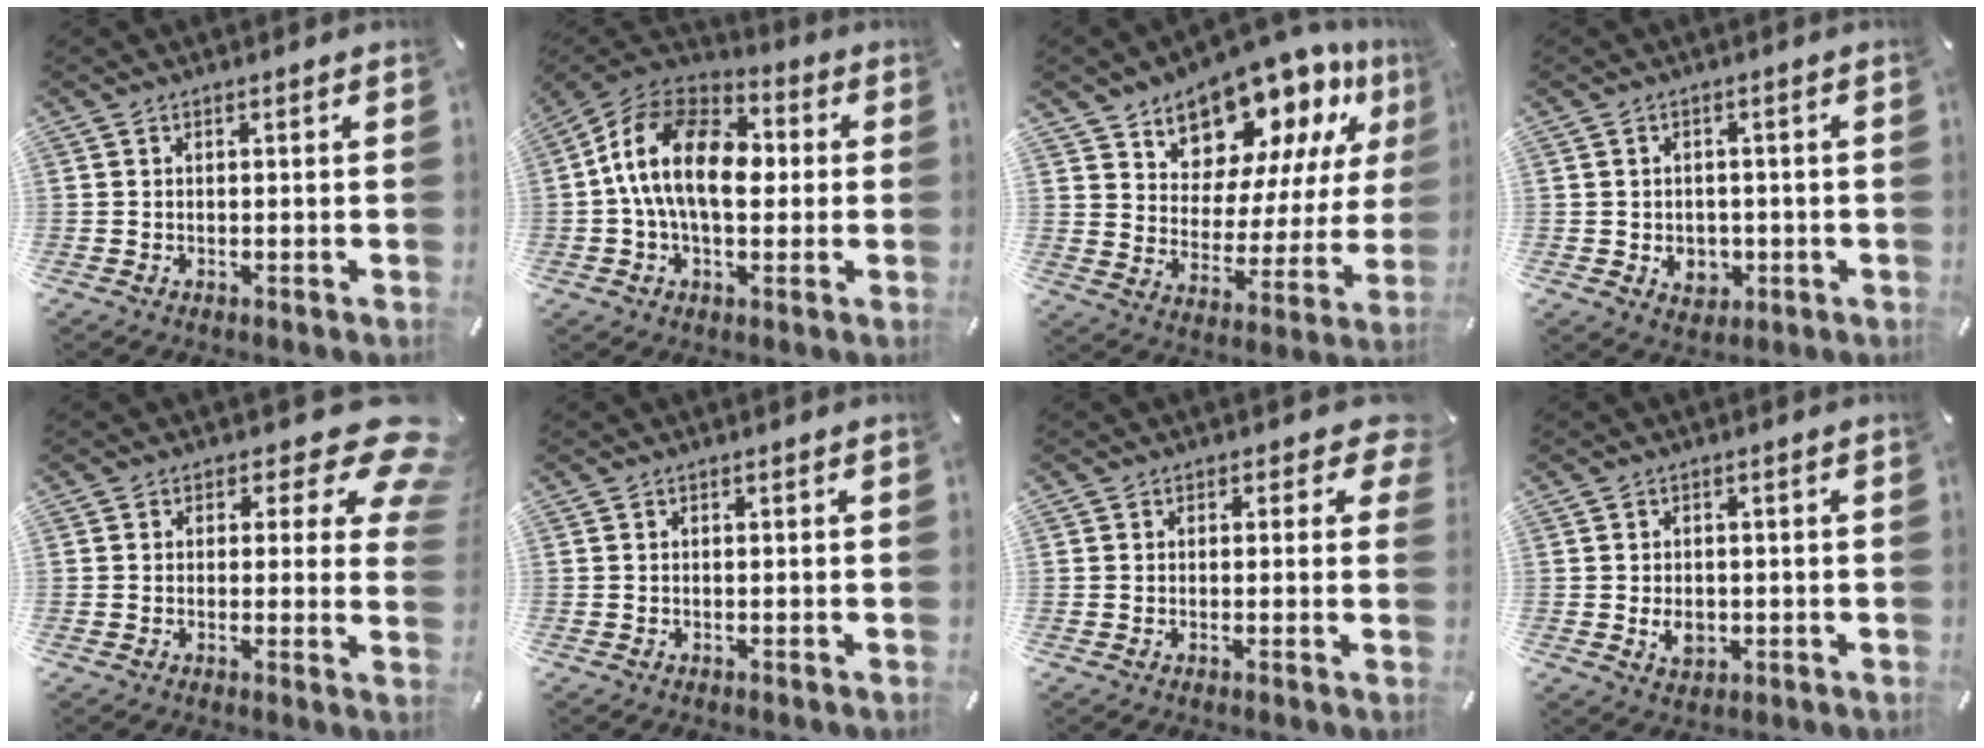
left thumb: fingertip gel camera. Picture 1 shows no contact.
{"total": 16.5, "force": [-0.2, 10.4, 12.8], "torque": [-0.277, 0.009, -0.008]}
{"total": 14.0, "force": [12.0, 6.8, 2.7], "torque": [-0.060, -0.117, 0.213]}
{"total": 4.8, "force": [-0.9, 4.1, 2.3], "torque": [-0.025, 0.002, -0.016]}
{"total": 9.2, "force": [4.1, 4.8, 6.7], "torque": [-0.072, -0.033, 0.068]}
{"total": 0.0}
{"total": 3.7, "force": [1.3, 2.5, 2.4], "torque": [-0.019, -0.003, 0.017]}
{"total": 4.5, "force": [-0.8, 3.2, 3.0], "torque": [-0.059, -0.004, -0.017]}